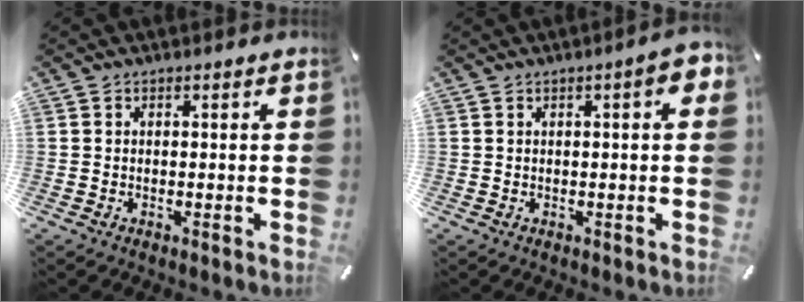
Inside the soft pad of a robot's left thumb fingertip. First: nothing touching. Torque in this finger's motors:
{"motor_torque": [1.12, 1.01, 0.75, -0.81, 0.23]}